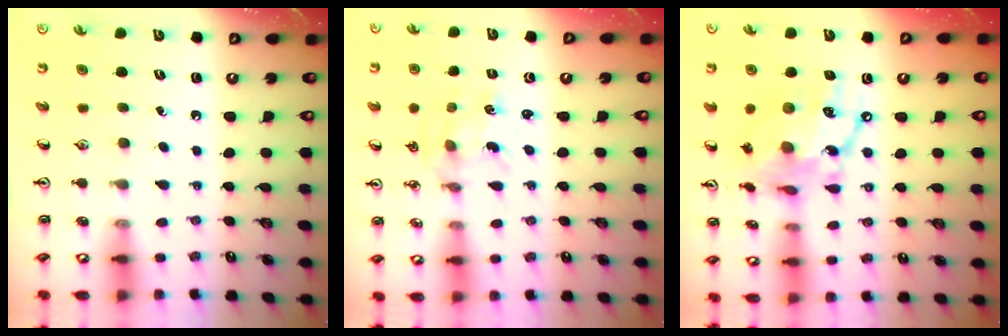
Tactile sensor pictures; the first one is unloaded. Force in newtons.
{"total": 1.1, "press": 1.0, "slide": 0.4}
{"total": 15.4, "press": 15.3, "slide": 1.5}